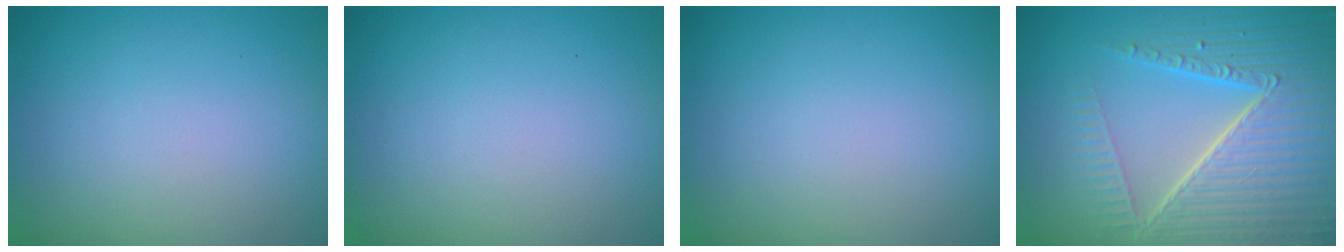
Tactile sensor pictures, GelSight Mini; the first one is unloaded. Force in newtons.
{"total": 0.0}
{"total": 0.0}
{"total": 9.0, "press": 6.0, "slide": 6.8}